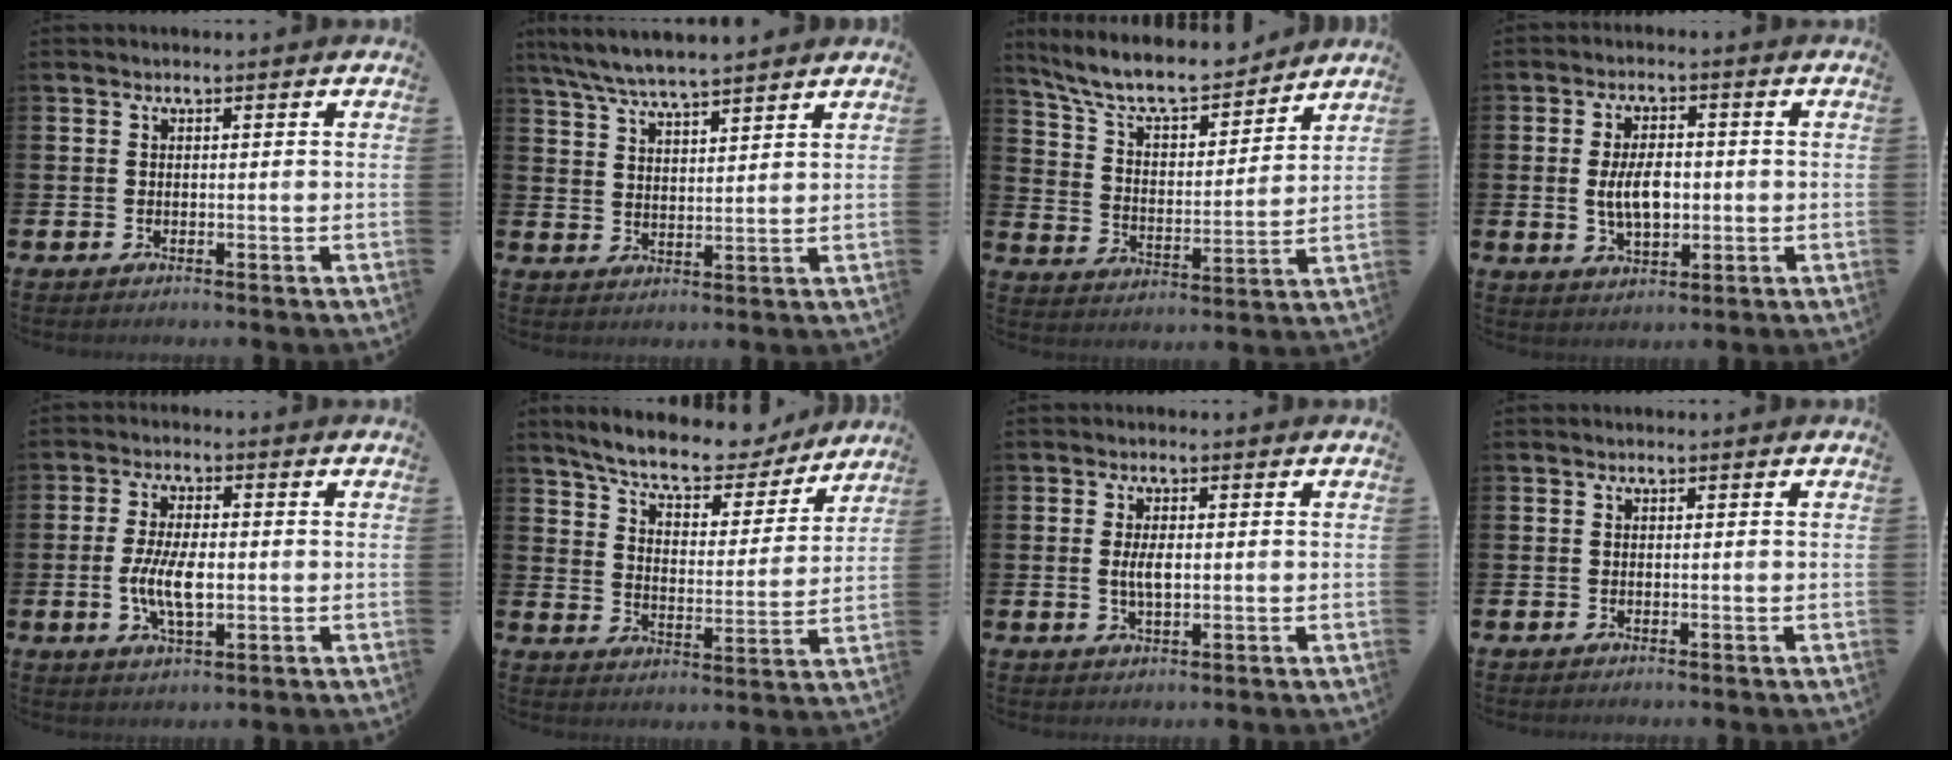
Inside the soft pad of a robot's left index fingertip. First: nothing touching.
{"total": 6.3, "force": [6.0, 0.4, 1.7], "torque": [-0.058, -0.025, 0.109]}
{"total": 9.4, "force": [8.6, 2.2, 3.1], "torque": [-0.094, -0.058, 0.149]}
{"total": 5.7, "force": [0.0, 3.1, 4.8], "torque": [-0.079, -0.002, -0.007]}
{"total": 6.1, "force": [-0.5, 2.6, 5.5], "torque": [-0.108, -0.001, -0.013]}
{"total": 8.9, "force": [8.1, 2.1, 3.0], "torque": [-0.080, -0.057, 0.139]}
{"total": 3.2, "force": [0.2, 1.4, 2.9], "torque": [-0.046, 0.000, -0.002]}
{"total": 0.0}